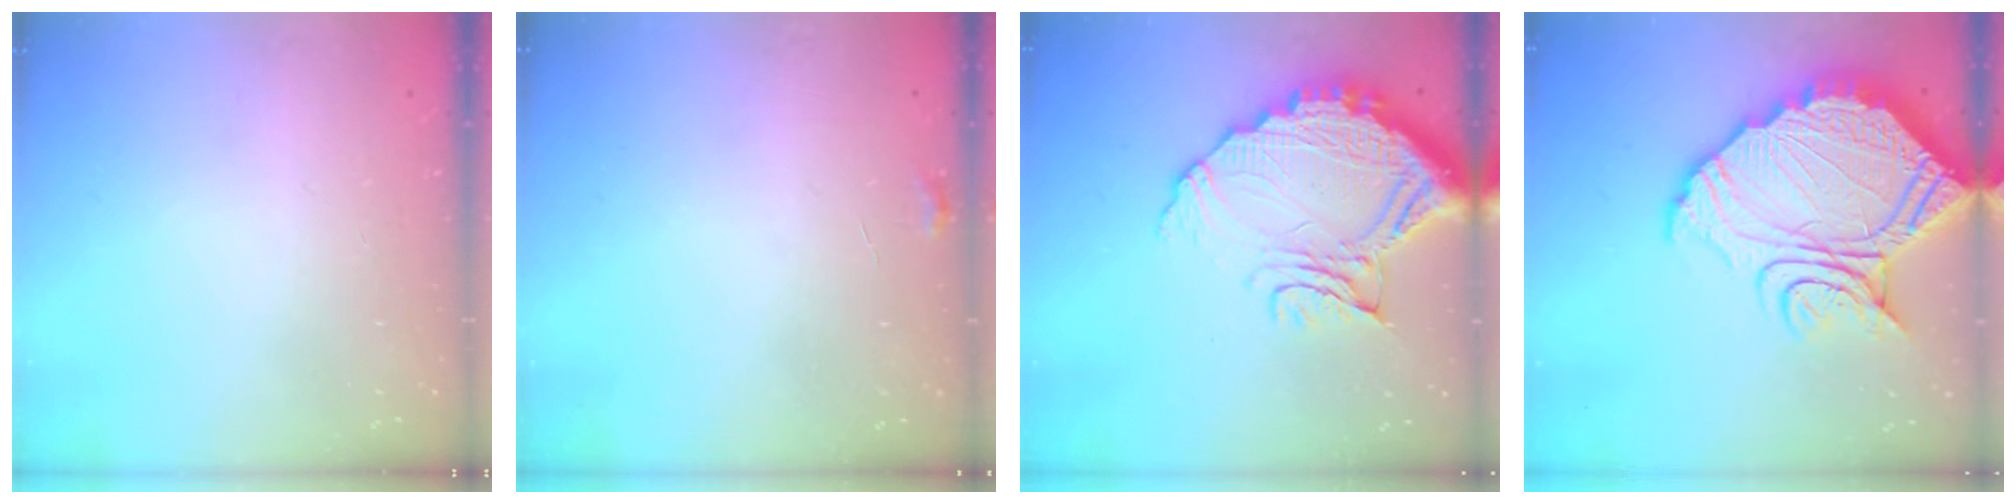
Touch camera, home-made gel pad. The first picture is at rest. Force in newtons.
{"total": 5.7, "press": 5.7, "slide": 0.3}
{"total": 17.4, "press": 17.4, "slide": 1.5}
{"total": 24.3, "press": 24.3, "slide": 2.1}